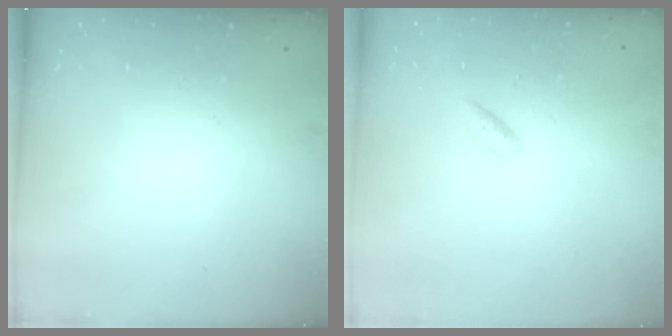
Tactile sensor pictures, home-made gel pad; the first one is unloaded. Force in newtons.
{"total": 2.5, "press": 2.2, "slide": 1.1}